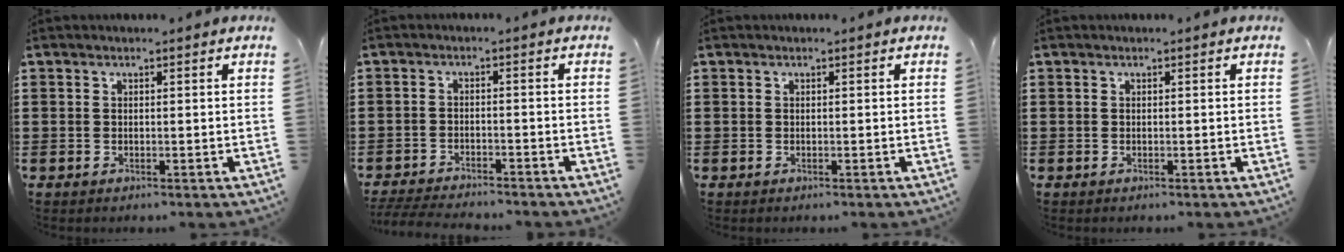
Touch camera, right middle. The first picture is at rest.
{"total": 3.1, "force": [-3.0, -0.2, 0.5], "torque": [-0.019, -0.006, -0.067]}
{"total": 0.0}
{"total": 0.0}